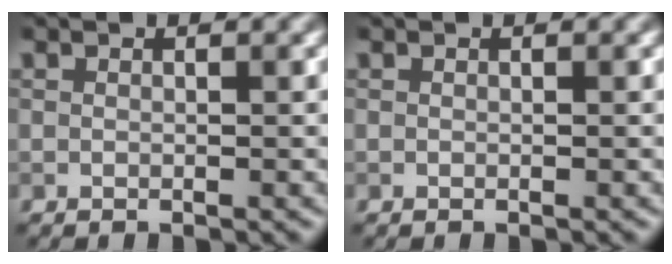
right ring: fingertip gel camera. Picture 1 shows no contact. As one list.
[{"total": 0.0}]